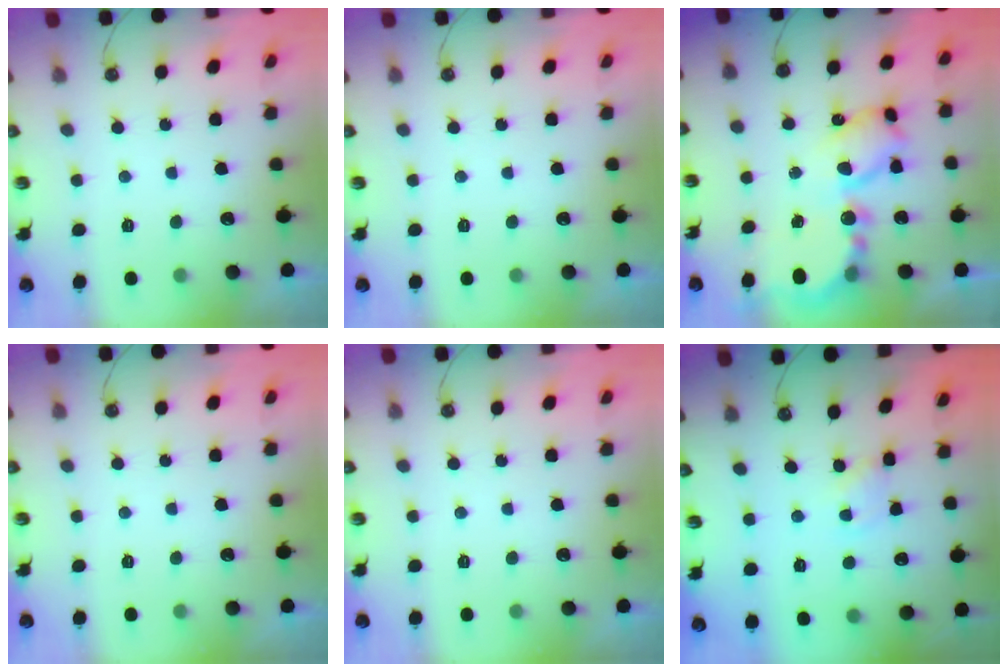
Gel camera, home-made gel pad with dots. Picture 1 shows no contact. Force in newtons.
{"total": 0.0}
{"total": 12.5, "press": 12.4, "slide": 1.0}
{"total": 0.0}
{"total": 0.0}
{"total": 1.1, "press": 1.0, "slide": 0.1}